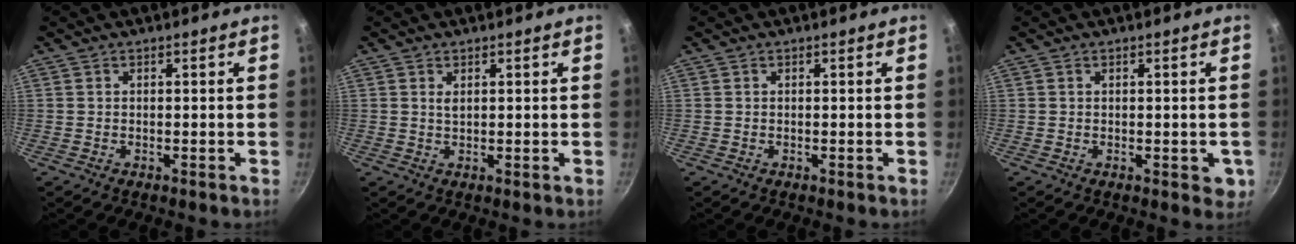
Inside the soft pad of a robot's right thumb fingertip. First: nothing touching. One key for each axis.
{"total": 1.2, "fx": 0.6, "fy": 0.4, "fz": 1.0, "tx": -0.017, "ty": -0.004, "tz": 0.010}
{"total": 0.0}
{"total": 3.3, "fx": -0.3, "fy": 1.8, "fz": 2.8, "tx": -0.019, "ty": -0.003, "tz": -0.003}